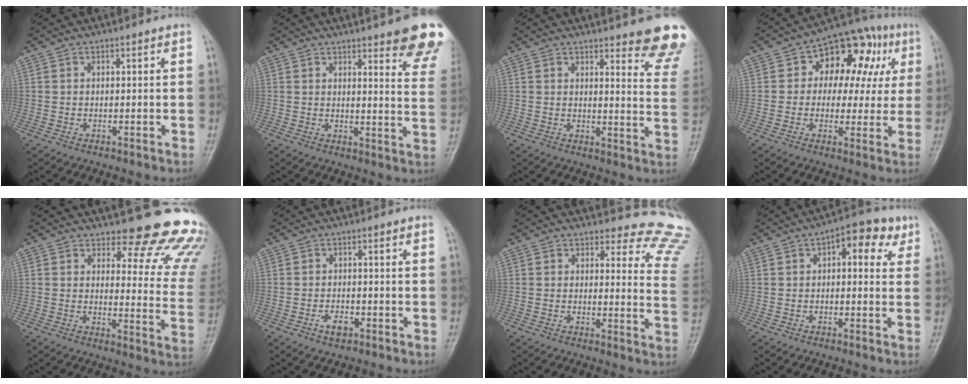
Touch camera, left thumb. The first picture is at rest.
{"total": 14.9, "force": [10.2, 2.9, 10.4], "torque": [-0.099, -0.052, 0.108]}
{"total": 13.3, "force": [10.7, 2.5, 7.4], "torque": [-0.049, -0.073, 0.106]}
{"total": 15.9, "force": [4.2, 10.7, 11.0], "torque": [-0.078, 0.028, 0.050]}
{"total": 18.3, "force": [16.0, 6.1, 6.3], "torque": [-0.014, -0.134, 0.158]}
{"total": 3.1, "force": [-1.9, 1.5, 1.9], "torque": [-0.031, 0.014, -0.033]}
{"total": 13.0, "force": [12.5, 3.3, -0.3], "torque": [0.069, -0.138, 0.088]}
{"total": 8.2, "force": [3.1, 4.2, 6.3], "torque": [-0.051, 0.013, 0.028]}